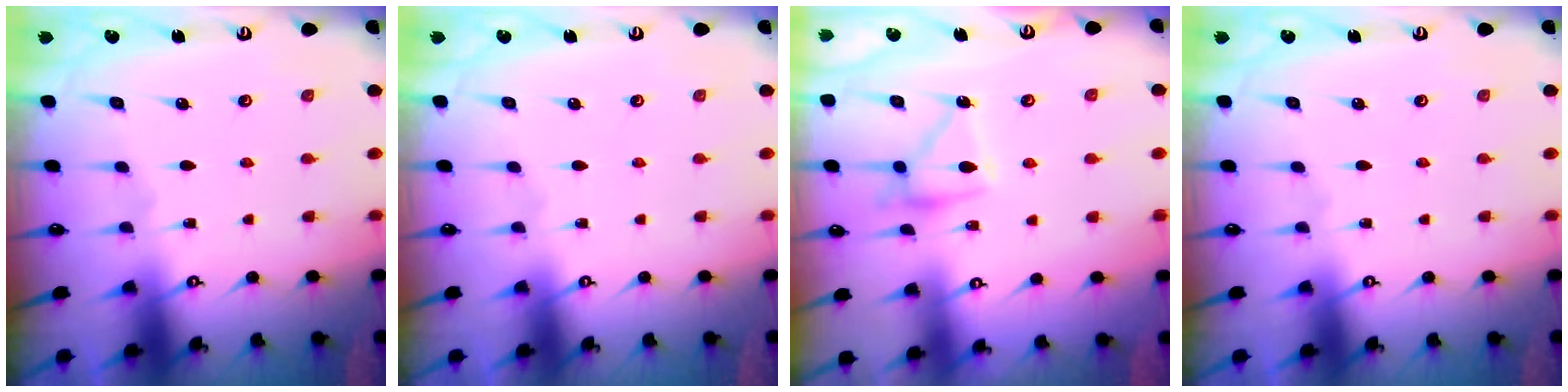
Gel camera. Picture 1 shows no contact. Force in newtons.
{"total": 0.0}
{"total": 13.8, "press": 13.8, "slide": 0.8}
{"total": 0.0}